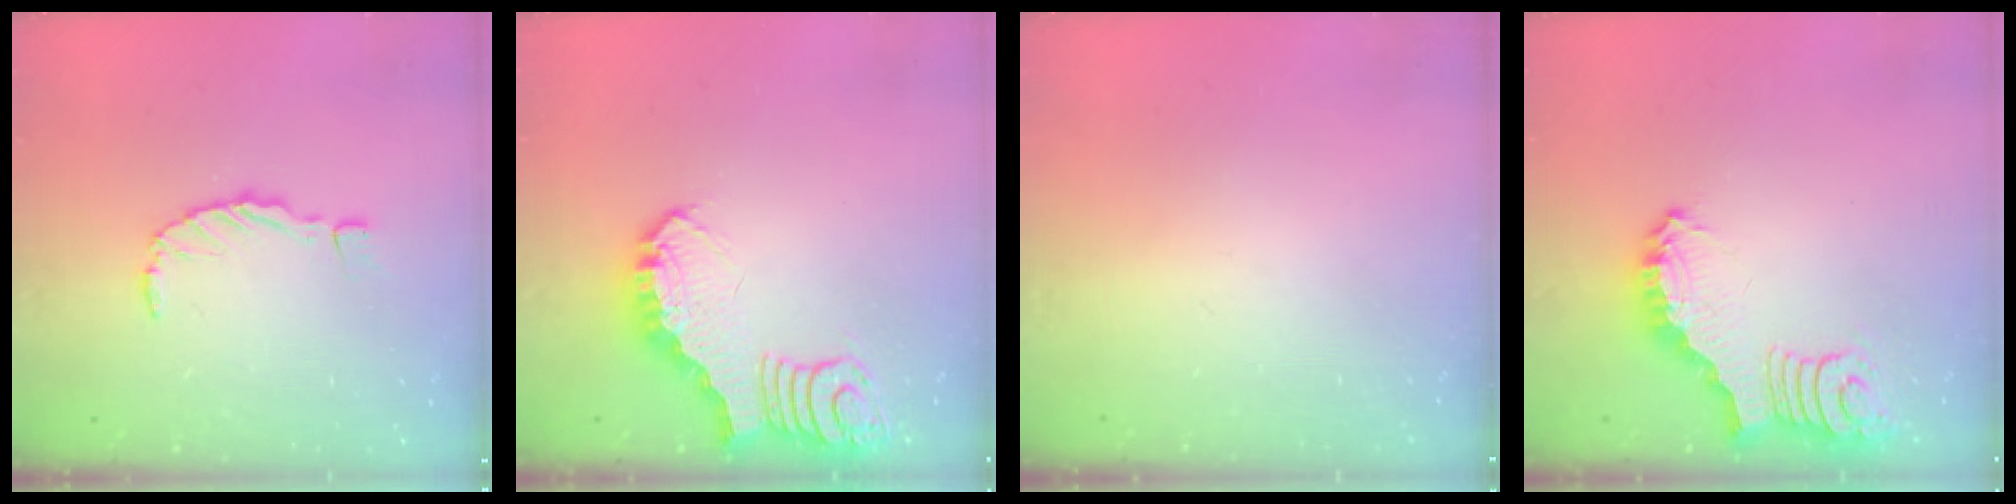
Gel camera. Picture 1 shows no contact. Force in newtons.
{"total": 3.7, "press": 3.6, "slide": 0.5}
{"total": 0.0}
{"total": 3.3, "press": 3.2, "slide": 0.8}